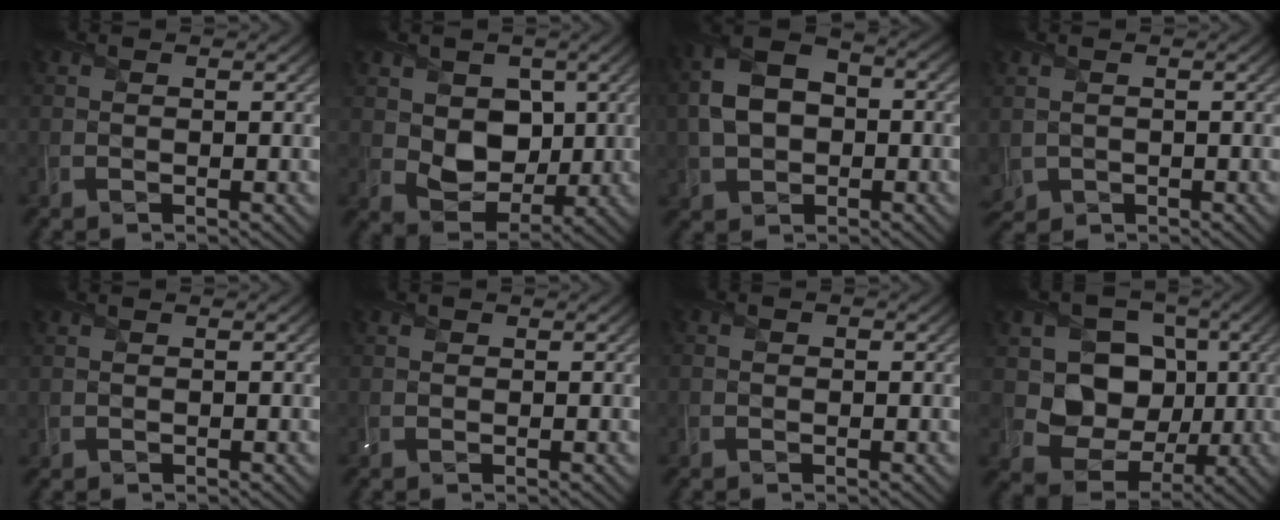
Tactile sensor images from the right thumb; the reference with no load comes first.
{"total": 6.1, "force": [0.9, 4.7, 3.7], "torque": [-0.086, -0.014, 0.013]}
{"total": 9.1, "force": [-0.2, 5.9, 6.9], "torque": [-0.161, 0.008, -0.011]}
{"total": 2.6, "force": [-0.4, 2.2, 1.4], "torque": [-0.052, -0.012, -0.010]}
{"total": 0.0}
{"total": 0.0}
{"total": 0.7, "force": [-0.3, 0.5, 0.4], "torque": [-0.007, -0.003, -0.004]}
{"total": 10.5, "force": [1.0, 9.1, 5.2], "torque": [-0.121, 0.000, 0.005]}